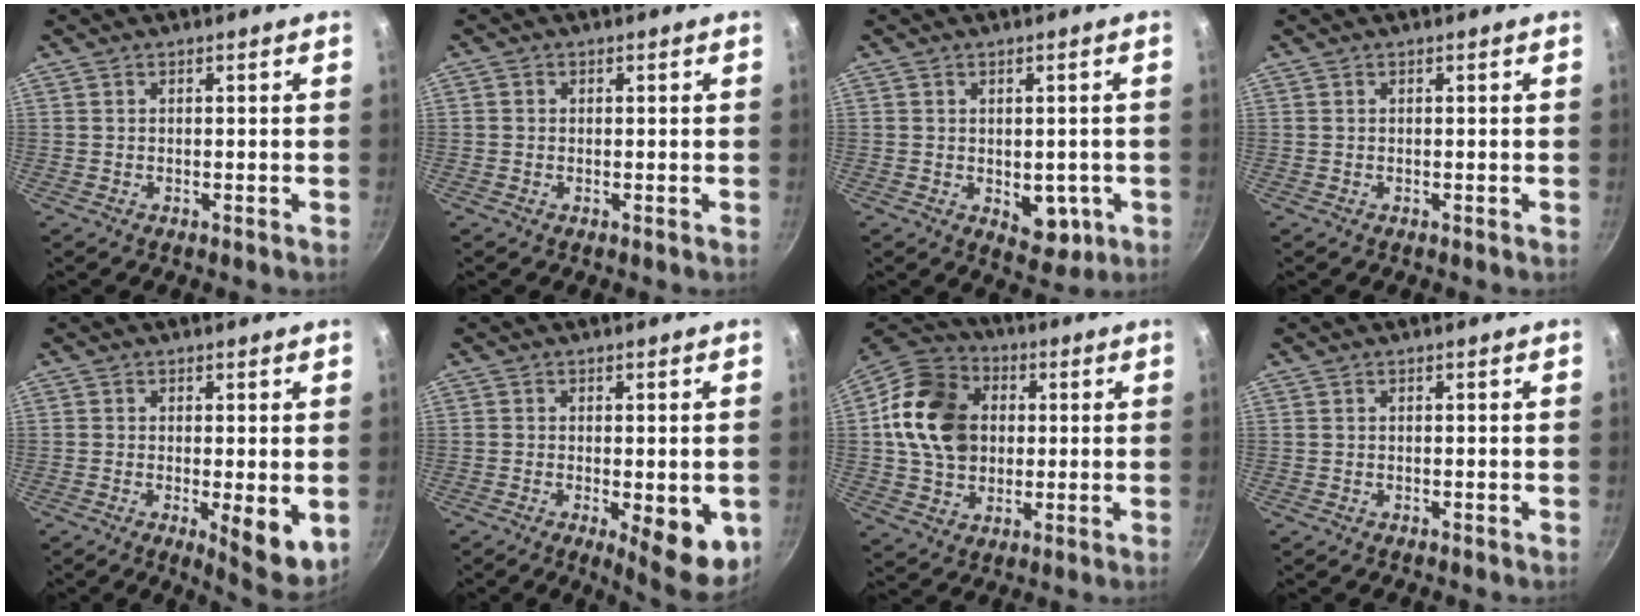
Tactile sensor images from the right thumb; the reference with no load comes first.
{"total": 0.7, "force": [0.0, 0.7, 0.2], "torque": [-0.002, 0.003, -0.003]}
{"total": 6.3, "force": [-1.3, 4.2, 4.5], "torque": [-0.029, -0.004, -0.009]}
{"total": 0.0}
{"total": 7.7, "force": [-1.1, 2.5, 7.2], "torque": [-0.088, -0.017, -0.009]}
{"total": 10.1, "force": [-2.4, 3.7, 9.1], "torque": [-0.098, -0.008, -0.022]}
{"total": 17.7, "force": [2.5, 13.9, 10.6], "torque": [-0.165, 0.014, 0.036]}
{"total": 0.0}